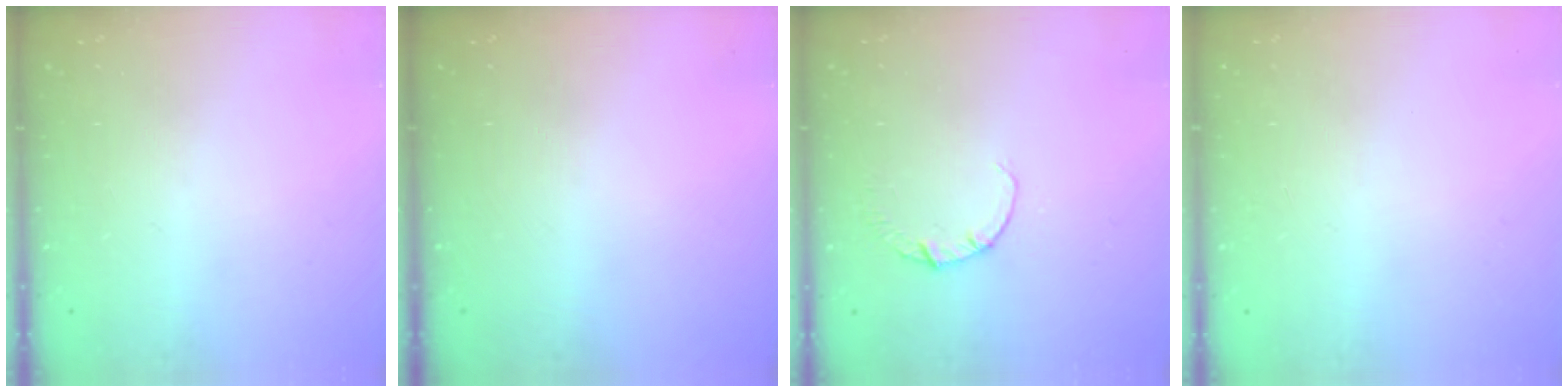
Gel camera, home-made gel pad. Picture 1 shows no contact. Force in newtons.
{"total": 0.0}
{"total": 1.9, "press": 1.9, "slide": 0.3}
{"total": 2.6, "press": 2.6, "slide": 0.2}